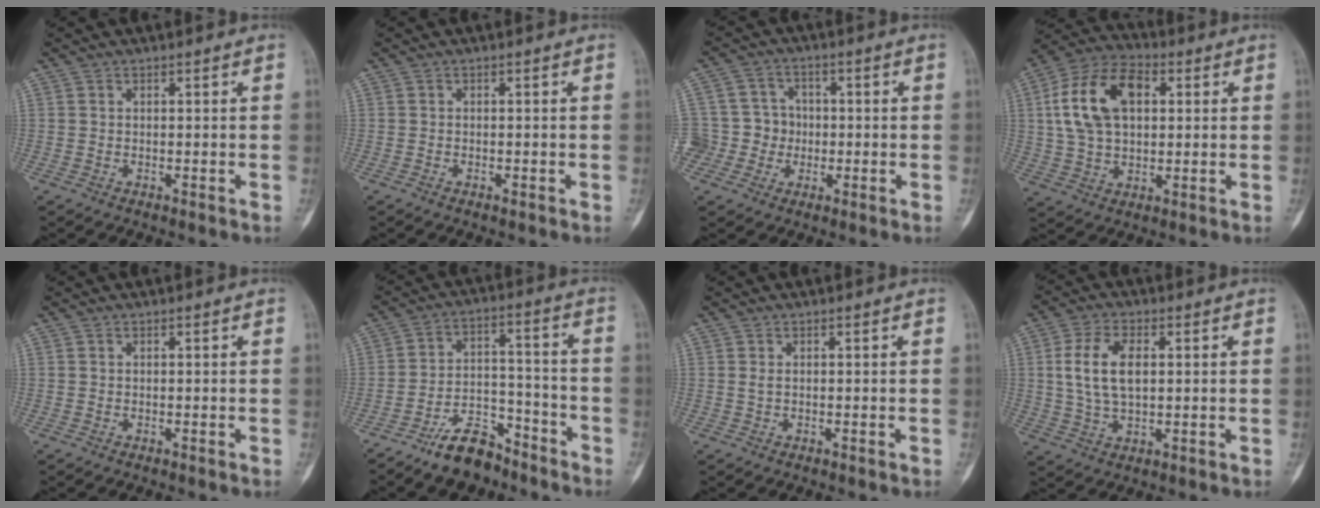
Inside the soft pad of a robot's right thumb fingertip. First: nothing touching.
{"total": 0.5, "force": [-0.3, 0.4, 0.3], "torque": [0.000, 0.001, -0.006]}
{"total": 8.9, "force": [-1.7, 8.6, 1.6], "torque": [0.009, 0.023, -0.031]}
{"total": 16.2, "force": [3.5, 10.0, 12.2], "torque": [-0.217, 0.018, 0.061]}
{"total": 0.0}
{"total": 10.6, "force": [-8.1, 5.1, 4.5], "torque": [-0.051, 0.072, -0.145]}
{"total": 0.7, "force": [0.2, 0.4, 0.6], "torque": [-0.007, 0.000, 0.004]}
{"total": 9.8, "force": [1.5, 5.4, 8.0], "torque": [-0.154, 0.004, 0.033]}